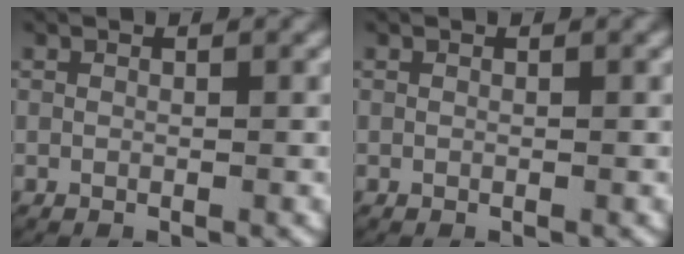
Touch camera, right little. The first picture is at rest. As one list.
[{"total": 0.0}]